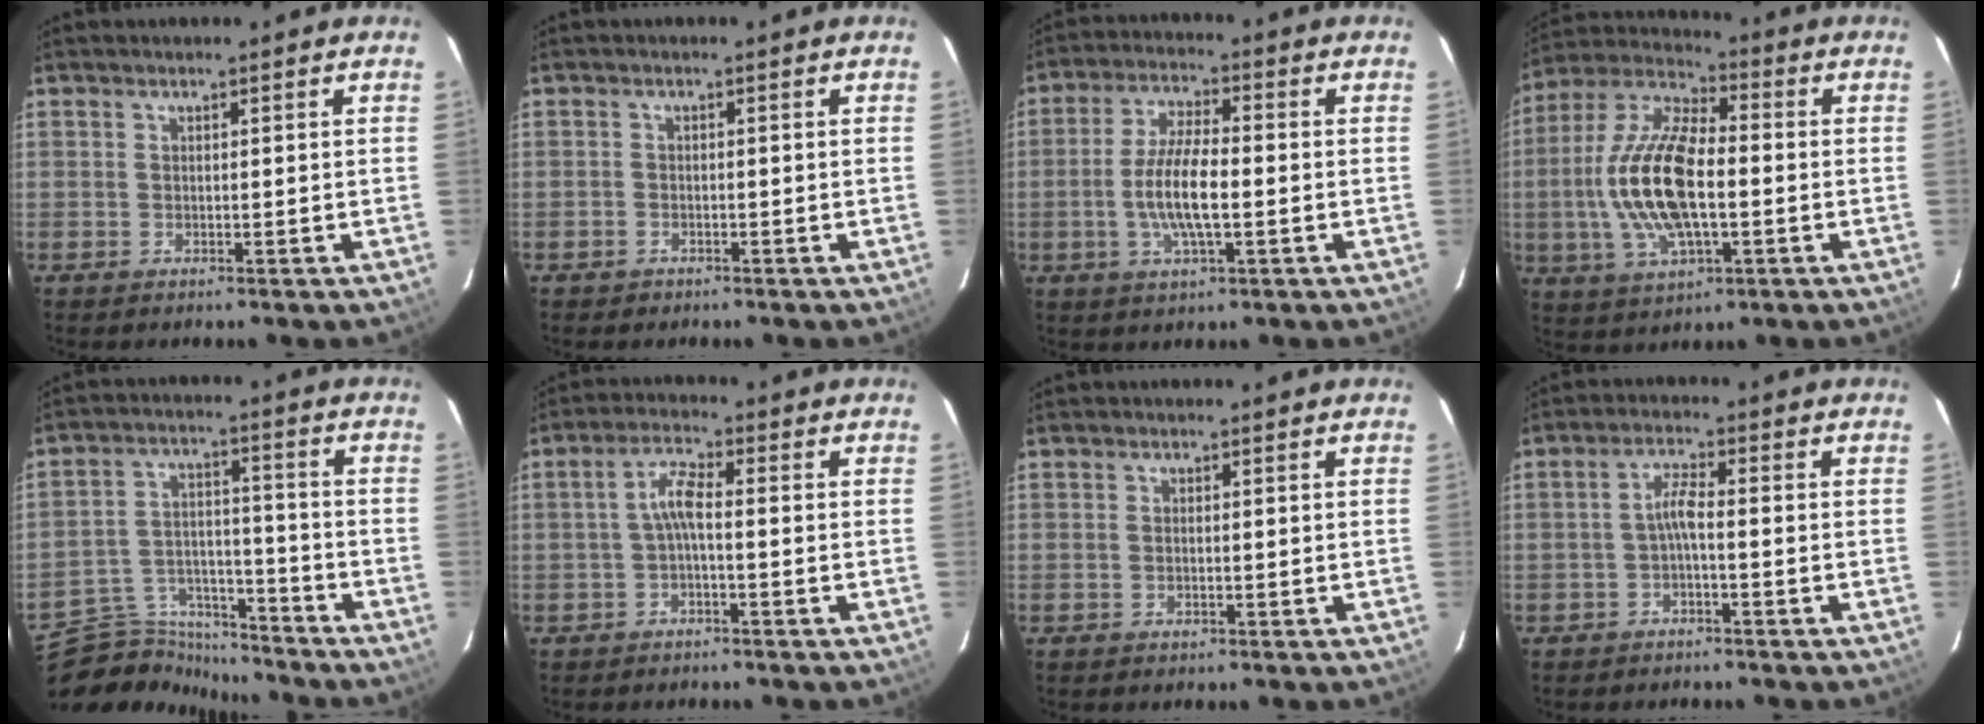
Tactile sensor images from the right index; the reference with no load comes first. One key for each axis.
{"total": 1.4, "fx": -0.9, "fy": 1.0, "fz": 0.1, "tx": -0.006, "ty": 0.004, "tz": -0.014}
{"total": 9.1, "fx": -1.7, "fy": 2.7, "fz": 8.6, "tx": -0.171, "ty": -0.001, "tz": -0.034}
{"total": 17.7, "fx": -1.8, "fy": 7.8, "fz": 15.8, "tx": -0.328, "ty": 0.004, "tz": -0.036}
{"total": 14.7, "fx": -13.5, "fy": 4.9, "fz": 3.0, "tx": -0.082, "ty": 0.029, "tz": -0.222}
{"total": 3.8, "fx": -0.8, "fy": 0.8, "fz": 3.6, "tx": -0.077, "ty": 0.011, "tz": -0.018}
{"total": 0.6, "fx": -0.1, "fy": 0.3, "fz": 0.5, "tx": -0.009, "ty": 0.001, "tz": -0.002}
{"total": 2.8, "fx": -1.2, "fy": 0.3, "fz": 2.6, "tx": -0.056, "ty": 0.007, "tz": -0.023}